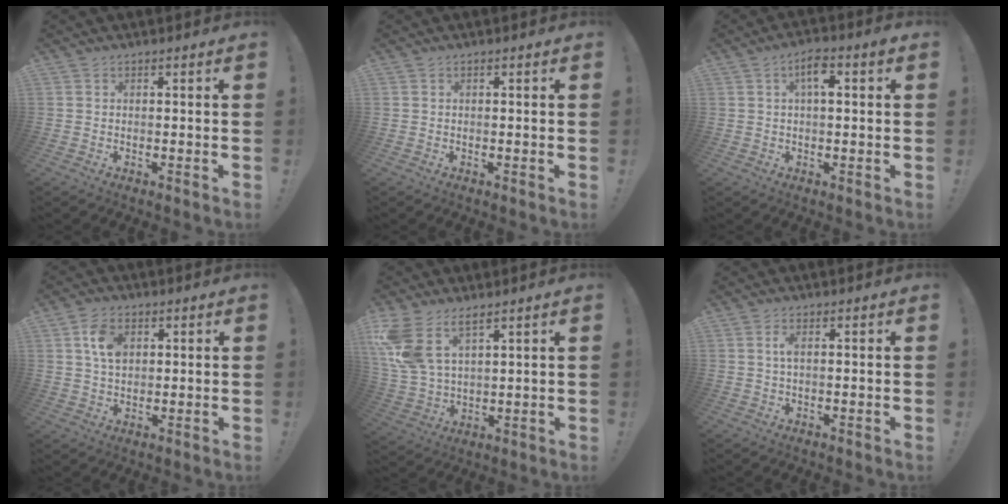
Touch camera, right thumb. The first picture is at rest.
{"total": 0.0}
{"total": 5.5, "force": [1.3, 1.9, 5.0], "torque": [-0.075, 0.004, 0.015]}
{"total": 7.5, "force": [2.2, 4.9, 5.2], "torque": [-0.079, 0.003, 0.042]}
{"total": 10.6, "force": [6.8, 5.1, 6.4], "torque": [-0.144, -0.025, 0.138]}
{"total": 2.0, "force": [0.2, 0.4, 2.0], "torque": [-0.034, 0.000, 0.000]}